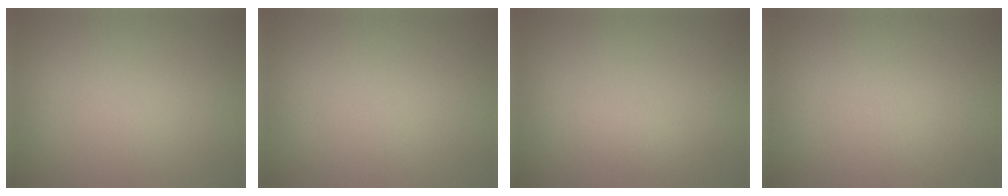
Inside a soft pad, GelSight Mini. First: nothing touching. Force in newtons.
{"total": 0.0}
{"total": 1.8, "press": 1.8, "slide": 0.1}
{"total": 0.0}